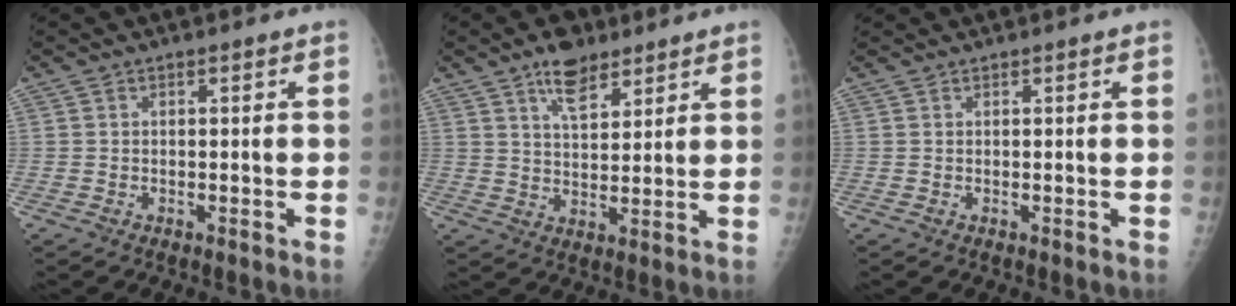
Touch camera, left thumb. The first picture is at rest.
{"total": 7.6, "force": [5.1, 3.6, 4.4], "torque": [-0.052, -0.029, 0.086]}
{"total": 0.0}